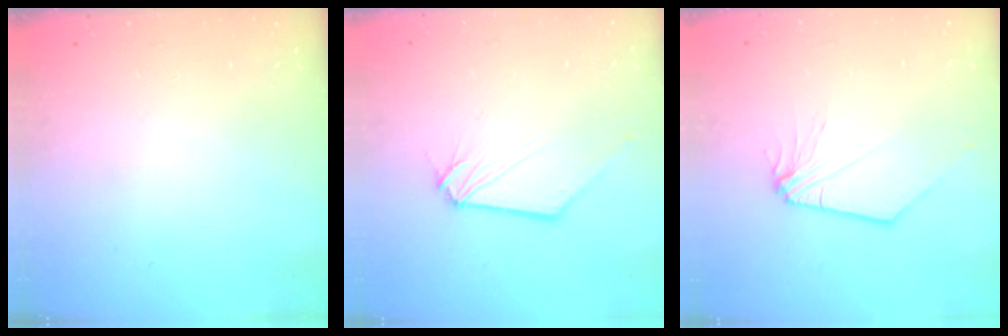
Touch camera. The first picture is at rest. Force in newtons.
{"total": 1.1, "press": 1.1, "slide": 0.1}
{"total": 0.0}